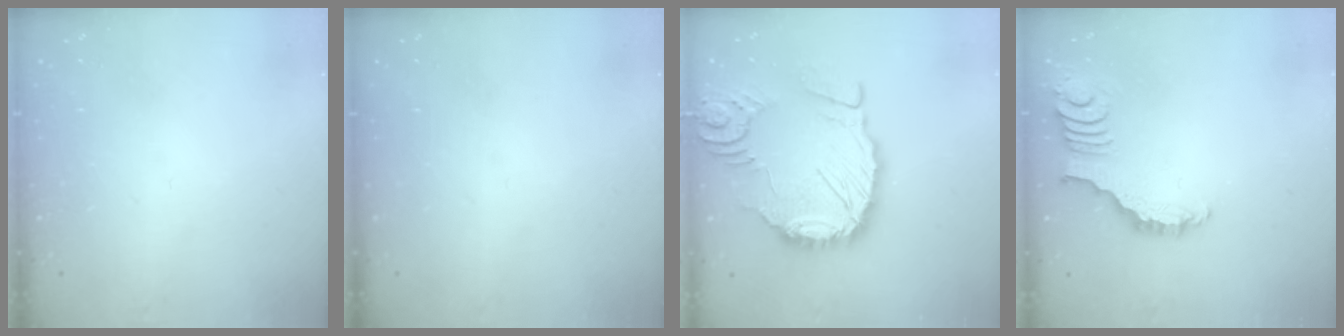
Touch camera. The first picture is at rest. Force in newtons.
{"total": 0.0}
{"total": 17.7, "press": 17.6, "slide": 2.0}
{"total": 3.1, "press": 3.1, "slide": 0.5}